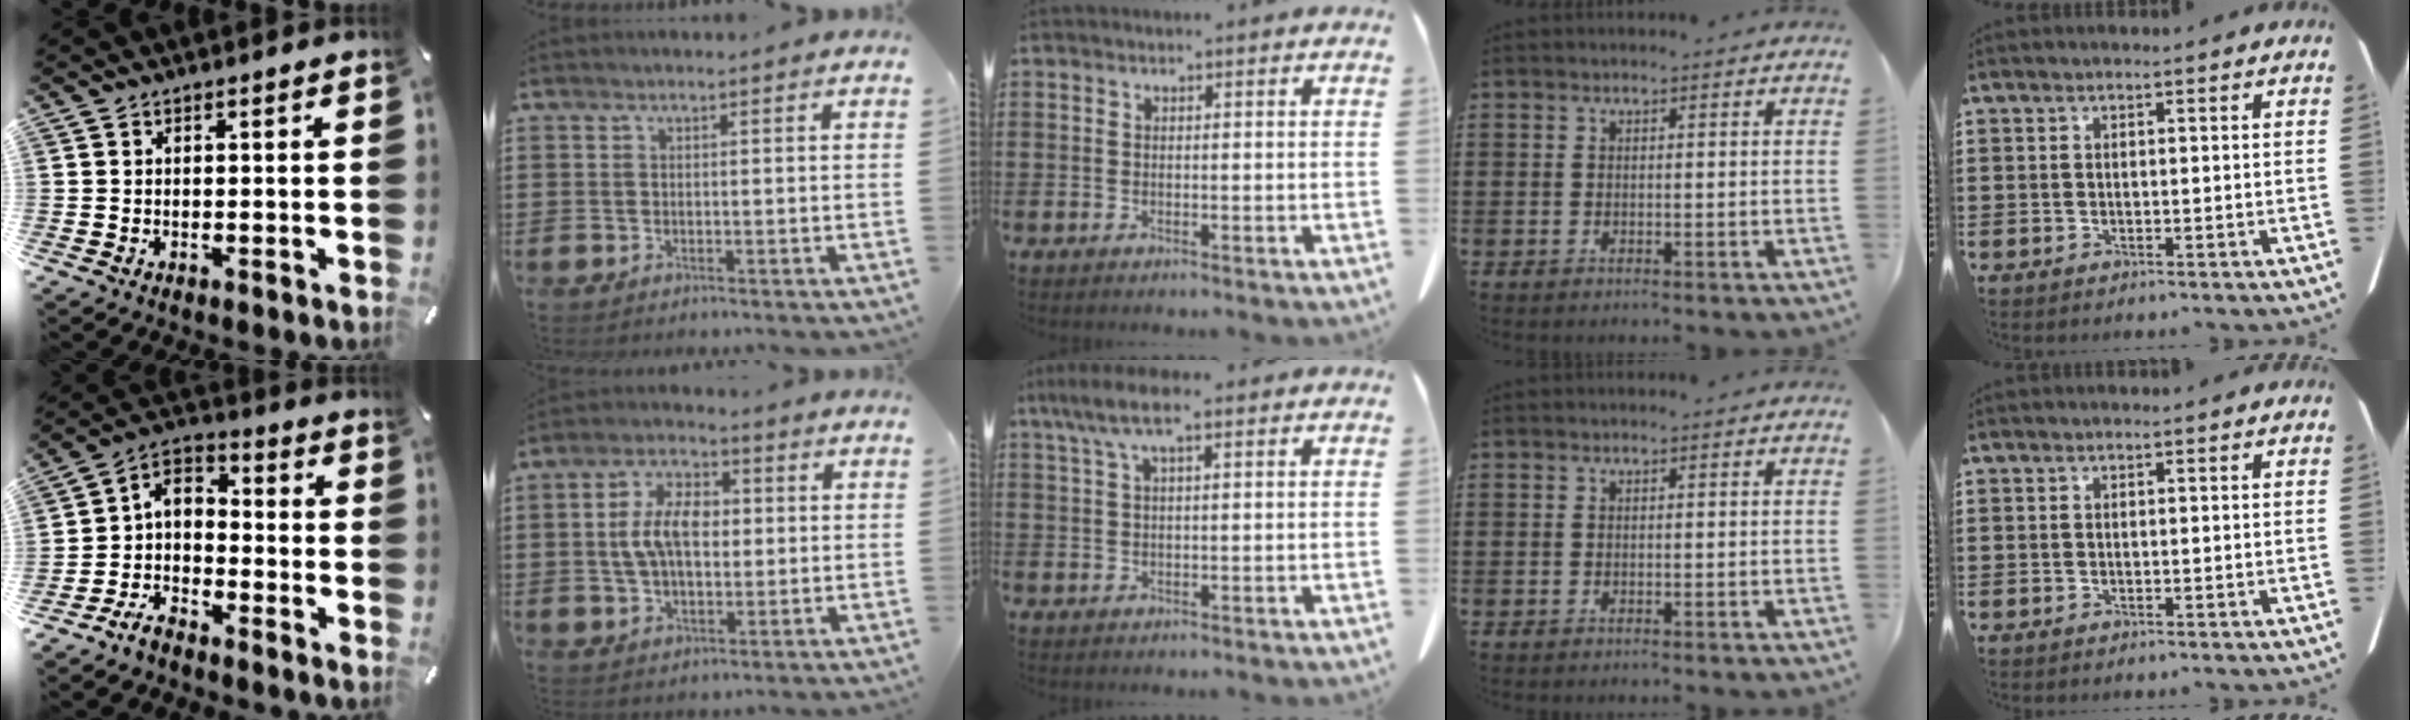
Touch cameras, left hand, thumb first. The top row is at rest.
{"thumb": {"total": 5.6, "force": [-4.1, 3.3, 2.2], "torque": [-0.054, 0.009, -0.085]}, "index": {"total": 8.0, "force": [0.8, 4.5, 6.6], "torque": [-0.146, 0.014, 0.008]}, "middle": {"total": 5.6, "force": [2.9, 1.3, 4.6], "torque": [-0.094, 0.005, 0.050]}}